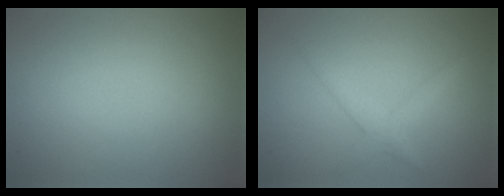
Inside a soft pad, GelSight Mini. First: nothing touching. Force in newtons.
{"total": 1.9, "press": 1.9, "slide": 0.0}